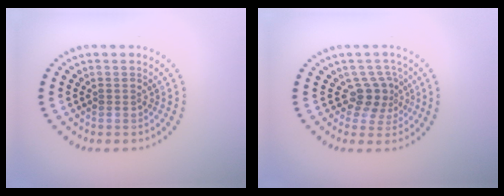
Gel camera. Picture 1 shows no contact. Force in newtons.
{"total": 2.6, "press": 1.8, "slide": 1.8}